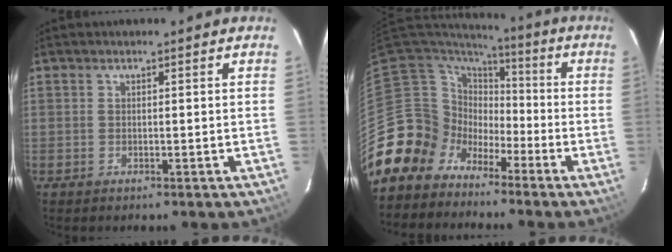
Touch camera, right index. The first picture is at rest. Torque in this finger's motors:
{"motor_torque": [0.68, -0.87, -0.35, -0.21]}